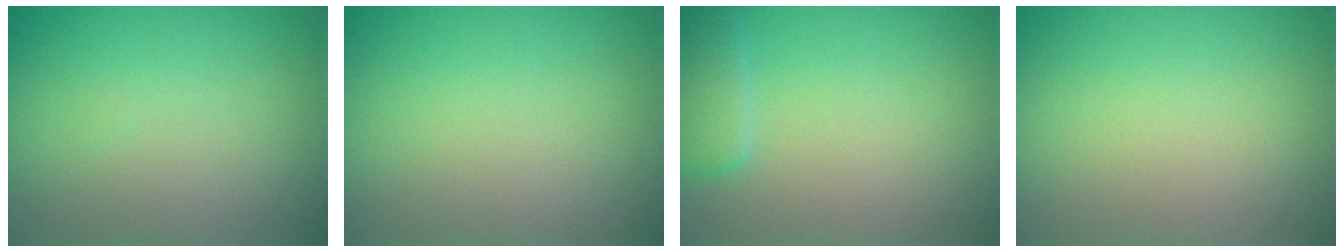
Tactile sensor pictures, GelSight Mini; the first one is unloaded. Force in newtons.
{"total": 0.0}
{"total": 2.5, "press": 2.5, "slide": 0.2}
{"total": 0.0}